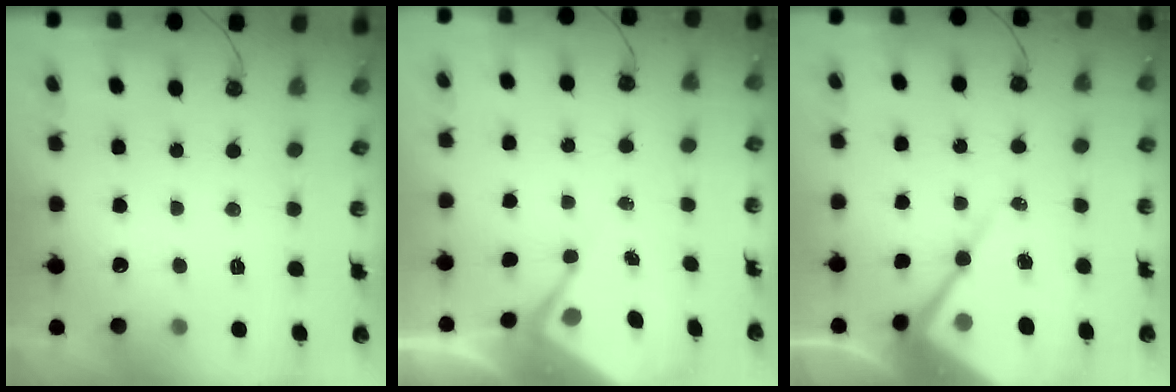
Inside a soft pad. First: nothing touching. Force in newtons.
{"total": 5.5, "press": 5.4, "slide": 0.6}
{"total": 14.2, "press": 14.1, "slide": 1.3}